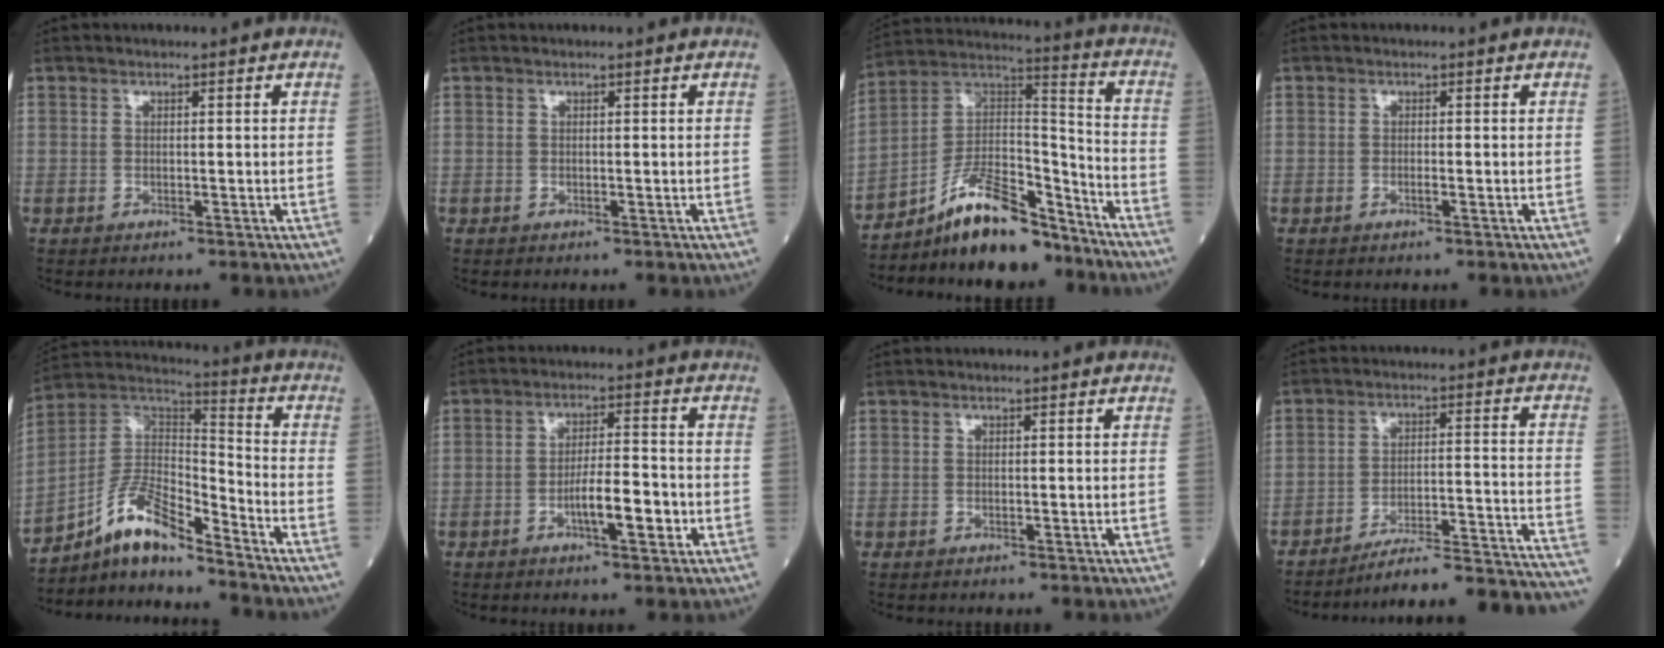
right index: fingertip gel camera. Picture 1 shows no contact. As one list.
[{"total": 0.0}, {"total": 13.3, "force": [-10.8, 3.7, 6.9], "torque": [-0.112, 0.039, -0.189]}, {"total": 0.7, "force": [-0.4, 0.0, 0.6], "torque": [-0.013, 0.001, -0.007]}, {"total": 11.3, "force": [-8.9, 2.2, 6.7], "torque": [-0.133, 0.031, -0.162]}, {"total": 6.4, "force": [-2.3, 1.2, 5.8], "torque": [-0.099, 0.003, -0.038]}, {"total": 0.0}, {"total": 22.1, "force": [-20.9, -1.0, 7.0], "torque": [-0.033, 0.002, -0.280]}]